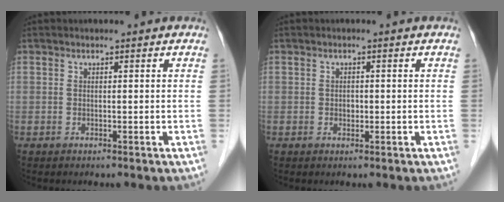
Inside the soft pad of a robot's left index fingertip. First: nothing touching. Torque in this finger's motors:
{"motor_torque": [0.08, 0.01, -0.01, 0.00]}